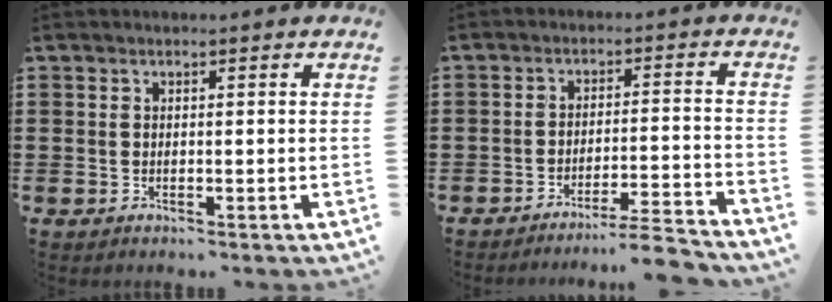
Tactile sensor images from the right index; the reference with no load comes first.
{"total": 5.3, "force": [-4.9, -0.6, 1.9], "torque": [-0.032, -0.015, -0.095]}